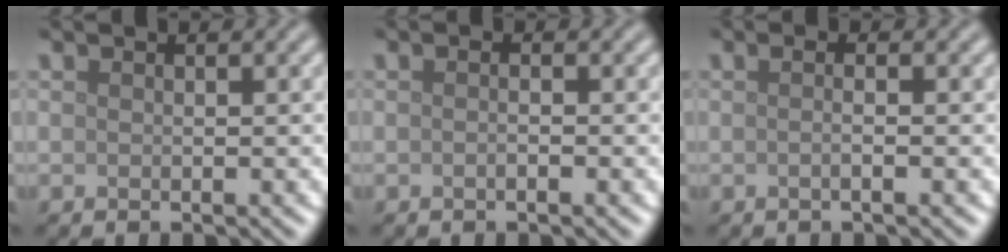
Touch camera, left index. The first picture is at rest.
{"total": 0.9, "force": [-0.1, 0.3, 0.9], "torque": [-0.005, -0.009, -0.007]}
{"total": 2.2, "force": [0.3, 0.9, 2.0], "torque": [-0.011, -0.002, -0.018]}